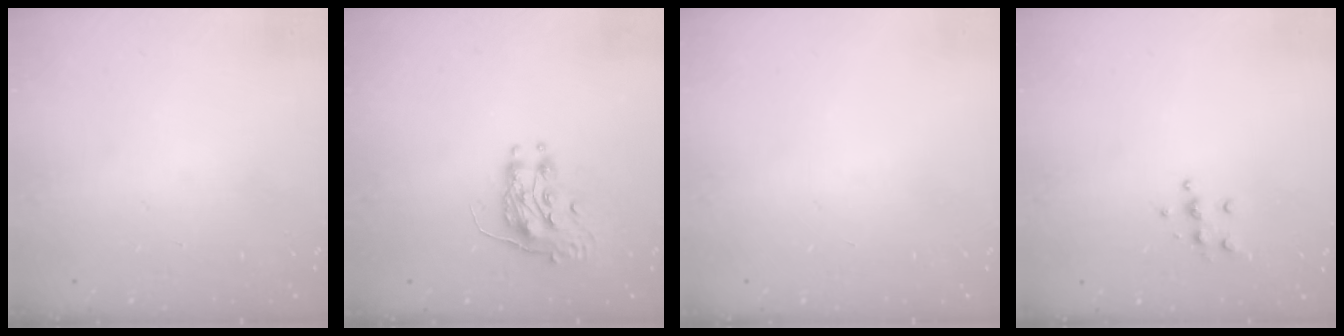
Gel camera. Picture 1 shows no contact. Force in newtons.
{"total": 8.6, "press": 8.6, "slide": 0.2}
{"total": 0.0}
{"total": 5.6, "press": 5.6, "slide": 0.6}